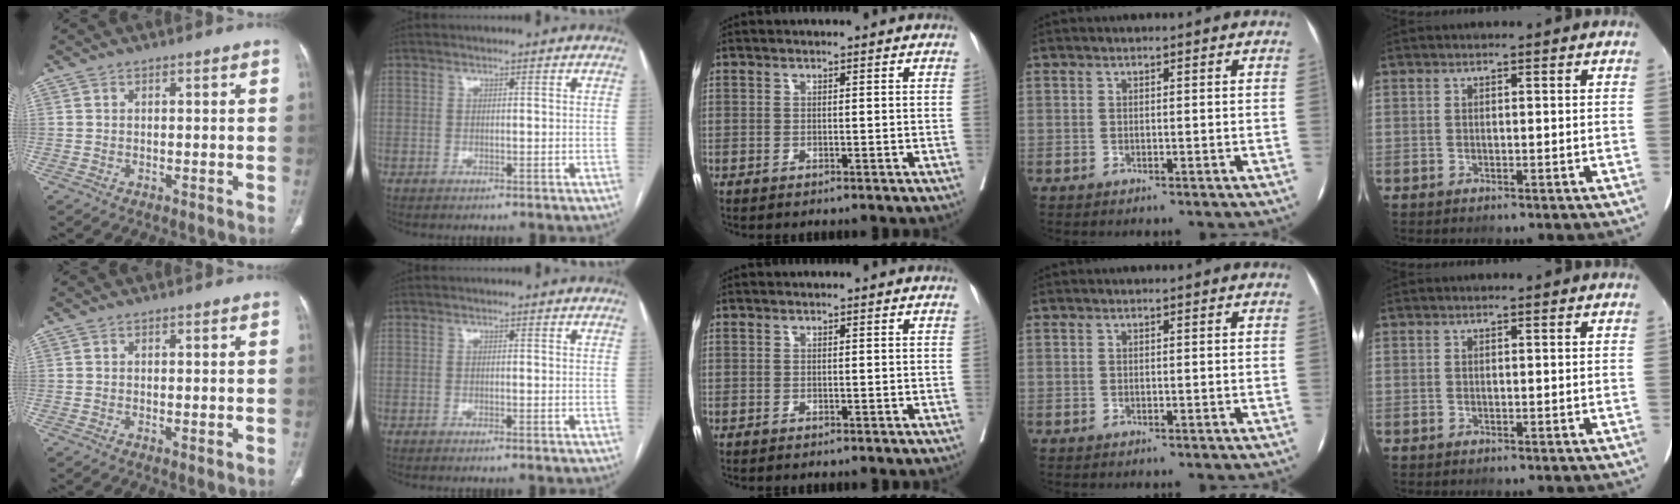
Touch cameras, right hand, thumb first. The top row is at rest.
{"thumb": {"total": 0.9, "force": [-0.1, 0.3, 0.8], "torque": [-0.014, -0.006, -0.002]}, "index": {"total": 0.5, "force": [-0.4, -0.2, 0.3], "torque": [-0.006, 0.000, -0.008]}}